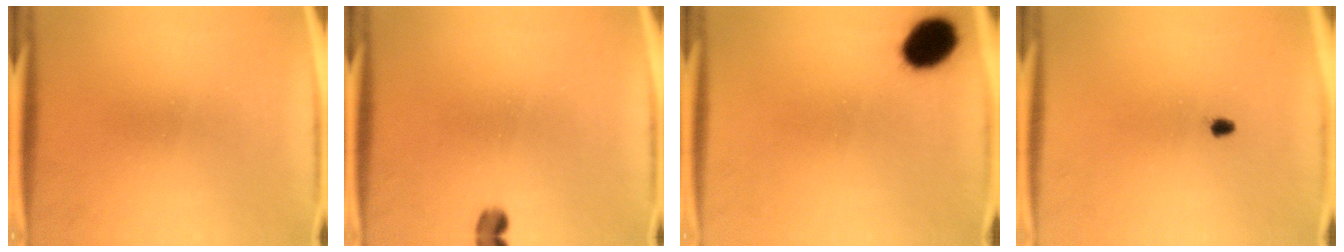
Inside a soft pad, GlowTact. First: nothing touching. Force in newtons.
{"total": 2.0}
{"total": 8.9}
{"total": 0.9}